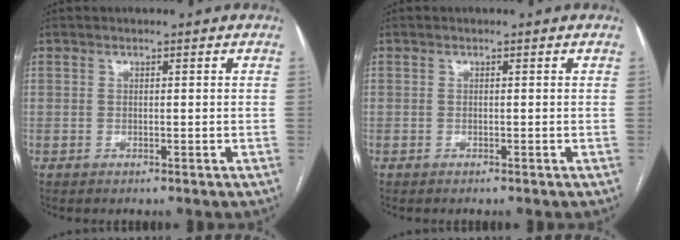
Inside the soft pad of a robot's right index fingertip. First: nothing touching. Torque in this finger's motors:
{"motor_torque": [-0.19, -0.20, -0.23, -0.06]}